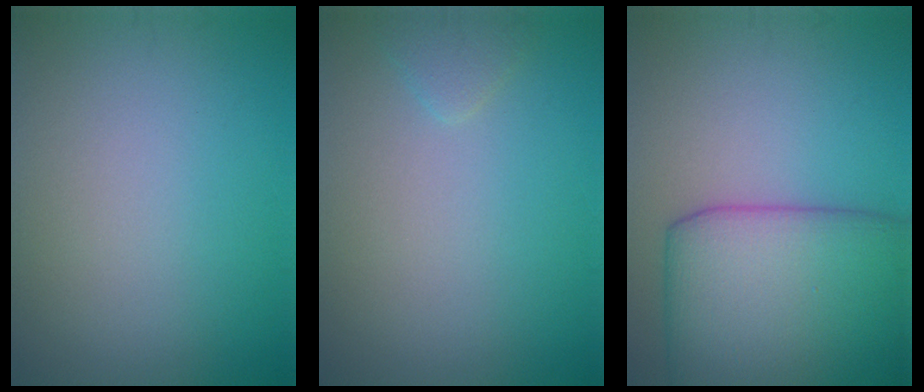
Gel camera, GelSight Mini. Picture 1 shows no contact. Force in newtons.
{"total": 1.0, "press": 1.0, "slide": 0.1}
{"total": 10.6, "press": 10.6, "slide": 0.3}